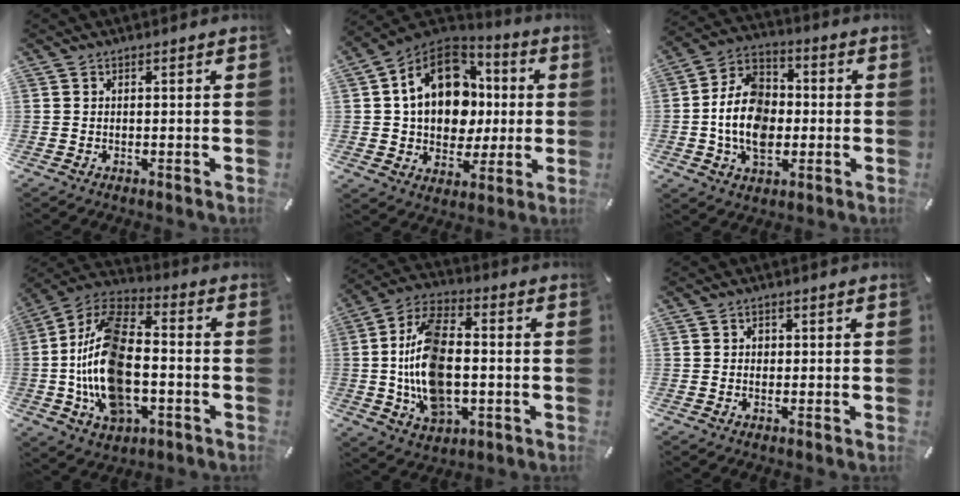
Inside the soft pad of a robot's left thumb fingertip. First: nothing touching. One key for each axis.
{"total": 18.1, "fx": 2.7, "fy": 14.0, "fz": 11.1, "tx": -0.203, "ty": -0.002, "tz": 0.051}
{"total": 13.6, "fx": -1.9, "fy": 10.2, "fz": 8.8, "tx": -0.196, "ty": 0.018, "tz": -0.033}
{"total": 19.3, "fx": -4.3, "fy": 11.7, "fz": 14.7, "tx": -0.318, "ty": 0.019, "tz": -0.075}
{"total": 16.9, "fx": -1.9, "fy": 10.4, "fz": 13.2, "tx": -0.274, "ty": 0.003, "tz": -0.035}
{"total": 1.1, "fx": 0.0, "fy": 1.1, "fz": 0.4, "tx": -0.001, "ty": 0.001, "tz": -0.004}